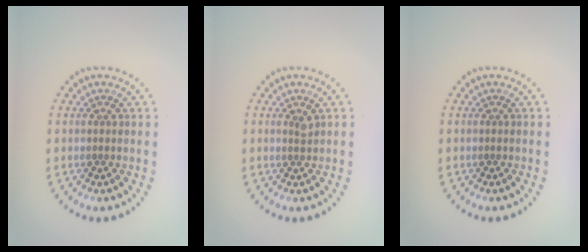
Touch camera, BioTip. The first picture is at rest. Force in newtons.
{"total": 0.8, "press": 0.6, "slide": 0.6}
{"total": 0.0}